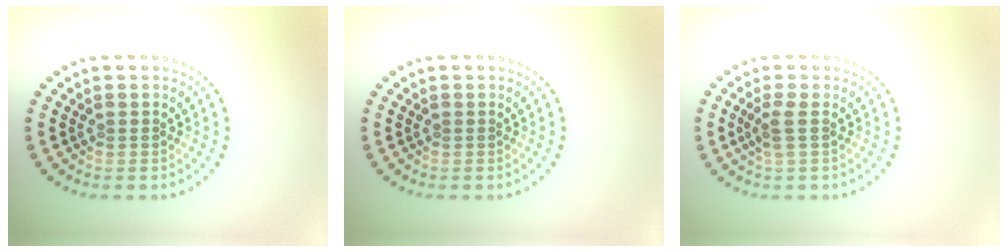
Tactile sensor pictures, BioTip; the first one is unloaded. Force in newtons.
{"total": 0.0}
{"total": 1.3, "press": 1.2, "slide": 0.7}